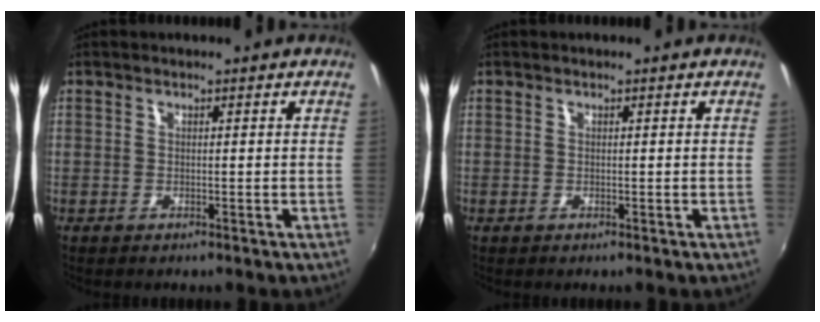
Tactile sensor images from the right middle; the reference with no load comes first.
{"total": 0.0}